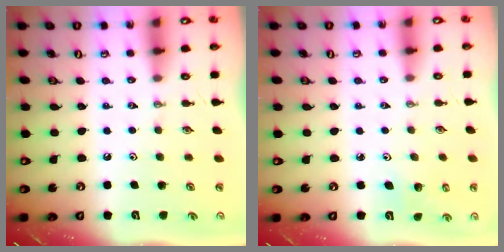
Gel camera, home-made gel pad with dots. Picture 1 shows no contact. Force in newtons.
{"total": 3.6, "press": 3.2, "slide": 1.6}